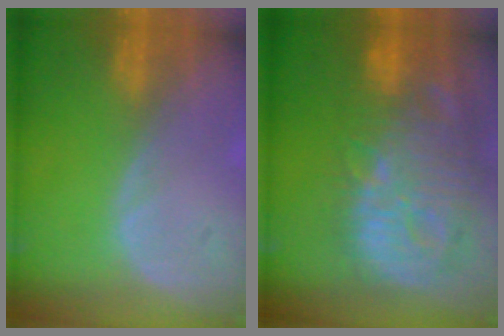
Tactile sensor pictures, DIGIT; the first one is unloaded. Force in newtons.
{"total": 14.5, "press": 12.7, "slide": 7.1}